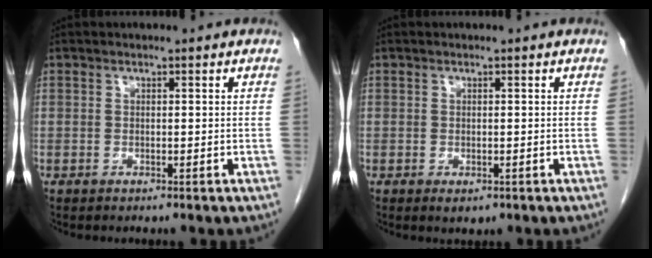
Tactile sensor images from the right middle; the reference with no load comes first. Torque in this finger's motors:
{"motor_torque": [0.52, -0.28, 0.04, 0.03]}